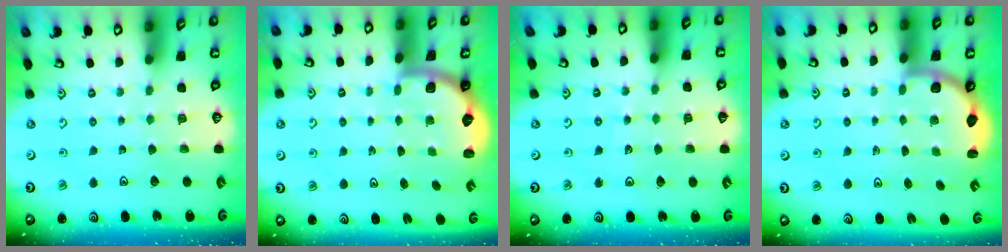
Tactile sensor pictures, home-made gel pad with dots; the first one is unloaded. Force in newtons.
{"total": 2.2, "press": 2.0, "slide": 0.8}
{"total": 3.7, "press": 3.4, "slide": 1.5}
{"total": 3.4, "press": 2.7, "slide": 2.1}